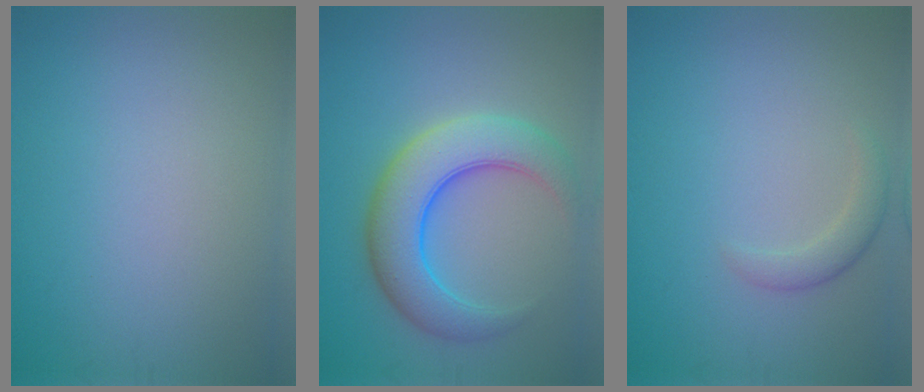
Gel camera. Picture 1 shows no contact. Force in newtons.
{"total": 7.0, "press": 7.0, "slide": 0.2}
{"total": 1.7, "press": 1.7, "slide": 0.1}